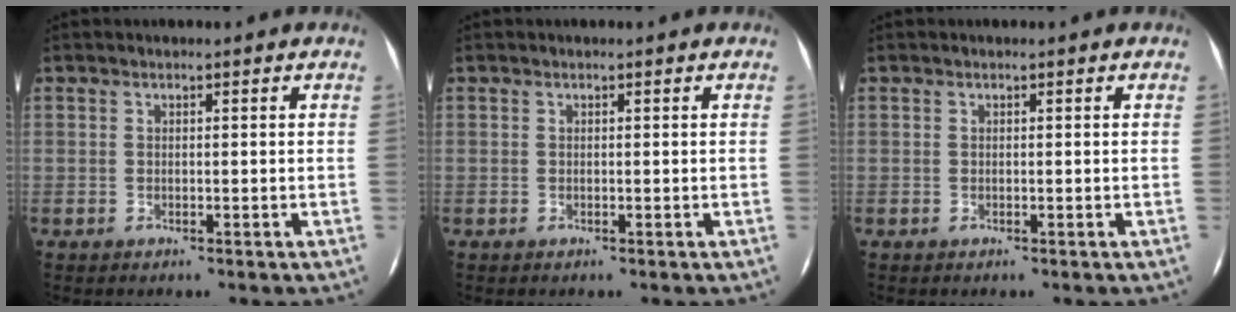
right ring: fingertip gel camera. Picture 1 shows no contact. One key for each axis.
{"total": 0.0}
{"total": 0.0}